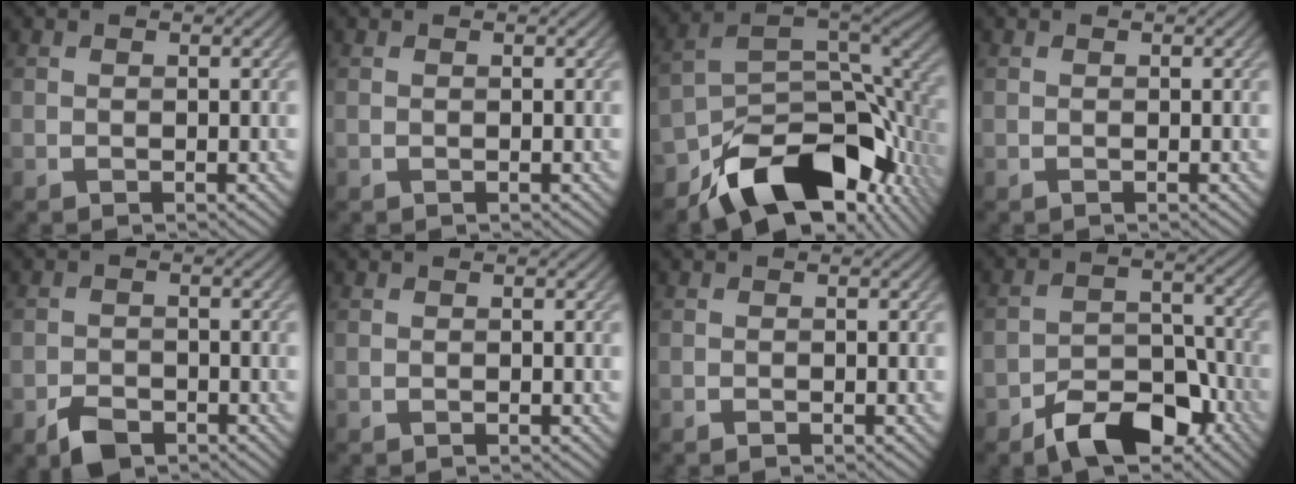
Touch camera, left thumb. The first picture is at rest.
{"total": 0.0}
{"total": 15.5, "force": [-9.5, 7.8, 9.4], "torque": [-0.167, -0.027, -0.152]}
{"total": 0.0}
{"total": 3.6, "force": [-2.5, 1.9, 1.7], "torque": [-0.033, -0.005, -0.051]}
{"total": 0.0}
{"total": 0.6, "force": [-0.5, 0.2, 0.3], "torque": [-0.003, -0.003, -0.007]}
{"total": 8.9, "force": [-6.1, 4.4, 4.8], "torque": [-0.069, 0.005, -0.114]}